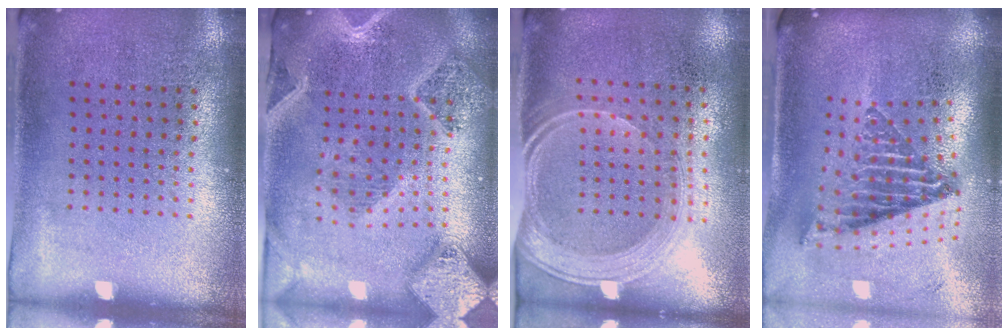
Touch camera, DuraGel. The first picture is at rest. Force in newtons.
{"total": 3.3, "press": 2.8, "slide": 1.8}
{"total": 1.9, "press": 1.6, "slide": 1.1}
{"total": 2.5, "press": 1.6, "slide": 1.9}